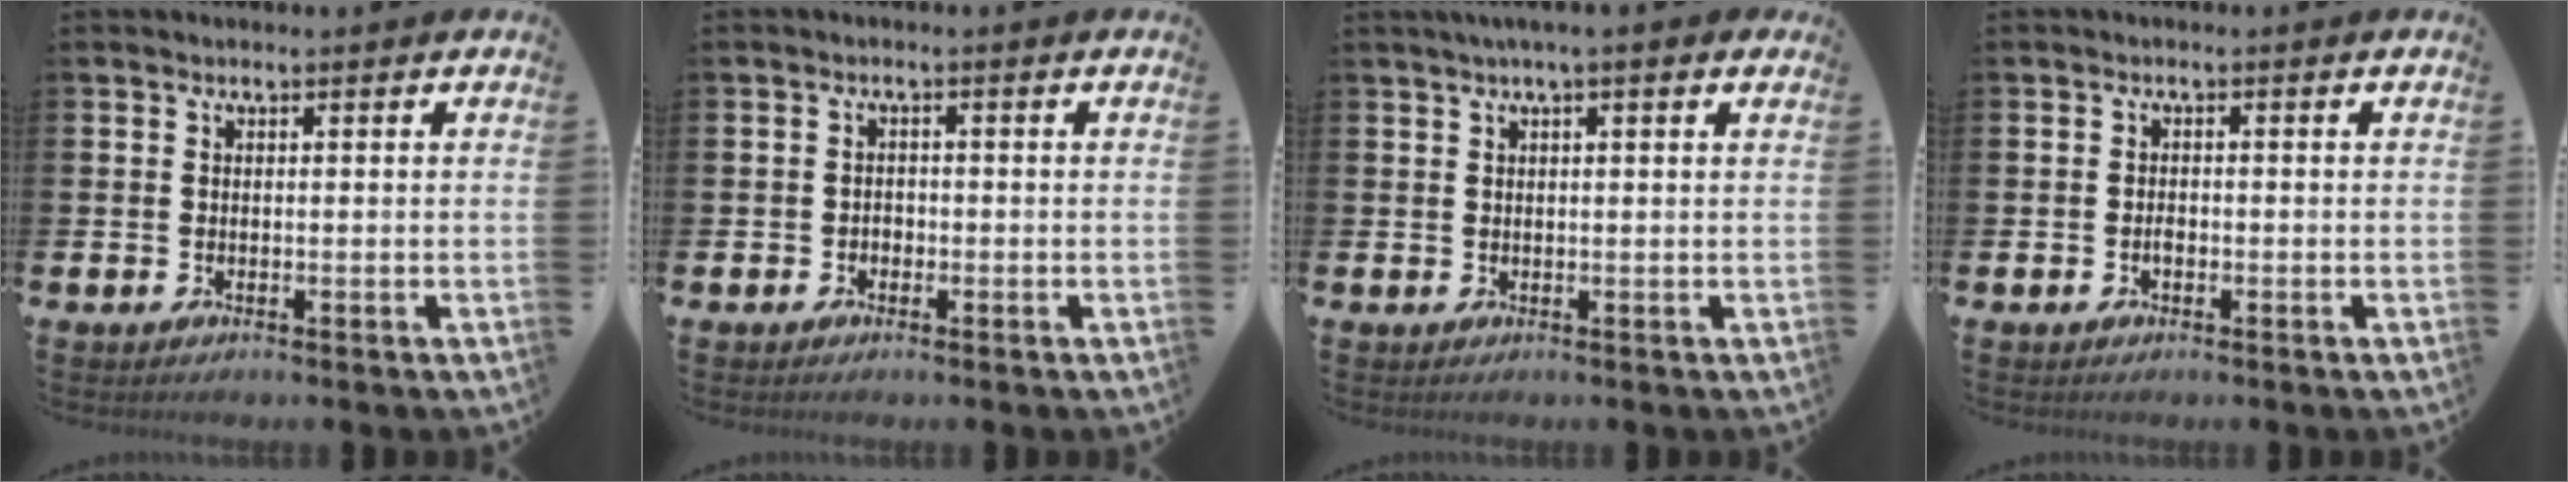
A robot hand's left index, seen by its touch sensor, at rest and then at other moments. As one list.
[{"total": 1.2, "force": [-0.7, 1.0, 0.2], "torque": [-0.004, 0.001, -0.016]}, {"total": 2.2, "force": [1.5, 0.0, 1.5], "torque": [-0.031, 0.005, 0.027]}, {"total": 1.1, "force": [-0.4, 0.7, 0.7], "torque": [-0.011, -0.001, -0.008]}]